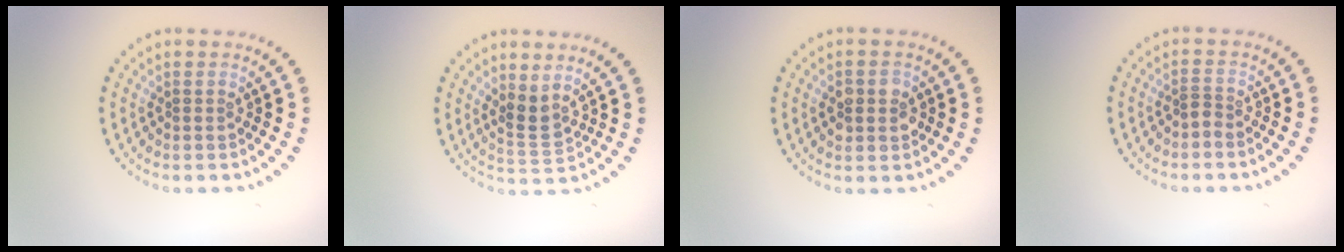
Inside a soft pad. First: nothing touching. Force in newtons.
{"total": 2.3, "press": 1.6, "slide": 1.6}
{"total": 2.3, "press": 2.2, "slide": 0.2}
{"total": 0.8, "press": 0.4, "slide": 0.6}